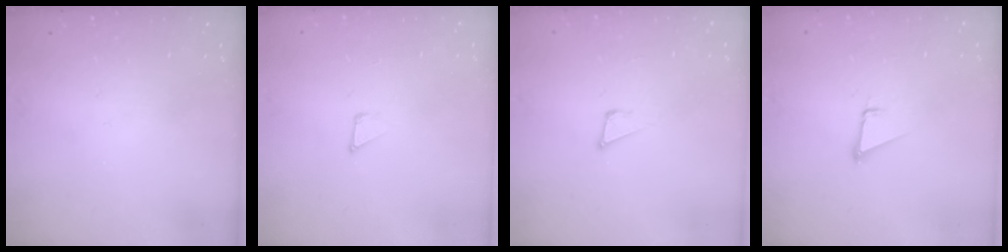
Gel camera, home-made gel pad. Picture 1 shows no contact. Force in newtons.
{"total": 1.7, "press": 1.7, "slide": 0.0}
{"total": 3.3, "press": 3.2, "slide": 0.8}
{"total": 1.9, "press": 1.9, "slide": 0.0}